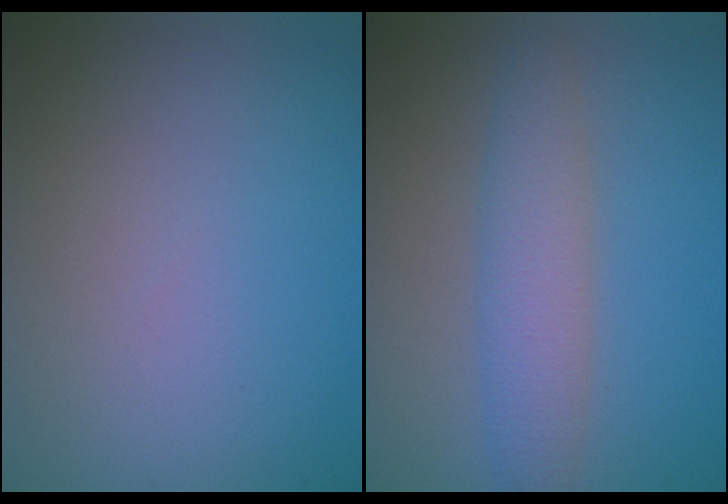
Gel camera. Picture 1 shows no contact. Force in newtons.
{"total": 3.9, "press": 3.9, "slide": 0.1}